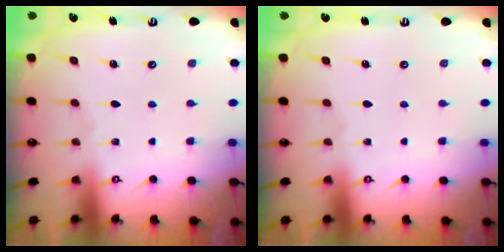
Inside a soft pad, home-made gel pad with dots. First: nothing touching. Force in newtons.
{"total": 0.0}